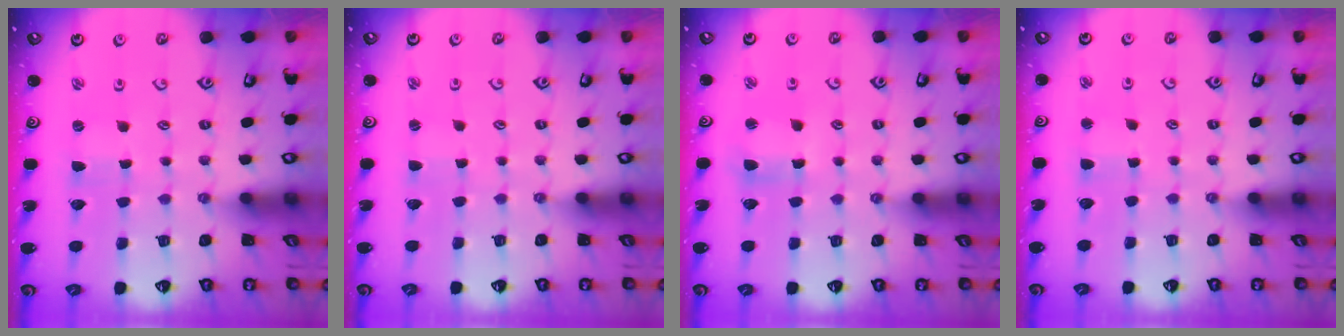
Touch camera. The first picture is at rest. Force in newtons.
{"total": 0.8, "press": 0.8, "slide": 0.1}
{"total": 4.2, "press": 4.1, "slide": 0.5}
{"total": 2.6, "press": 2.6, "slide": 0.4}